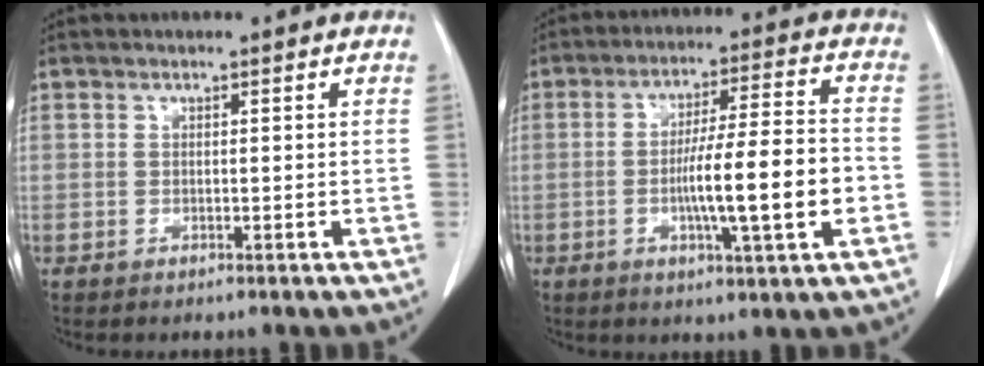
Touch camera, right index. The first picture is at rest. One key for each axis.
{"total": 12.4, "fx": -2.8, "fy": 0.5, "fz": 12.0, "tx": -0.197, "ty": 0.003, "tz": -0.044}